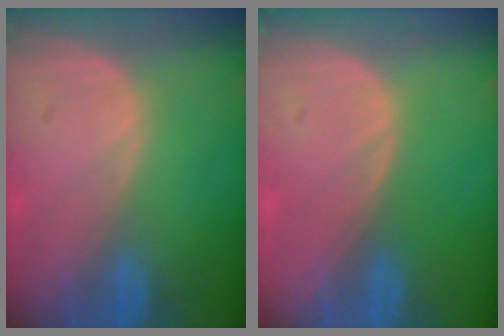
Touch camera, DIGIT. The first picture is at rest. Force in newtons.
{"total": 0.0}